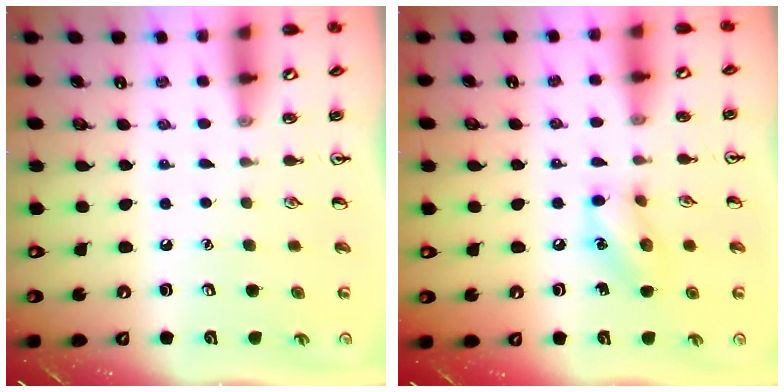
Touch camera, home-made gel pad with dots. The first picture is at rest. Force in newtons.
{"total": 9.6, "press": 9.5, "slide": 1.2}